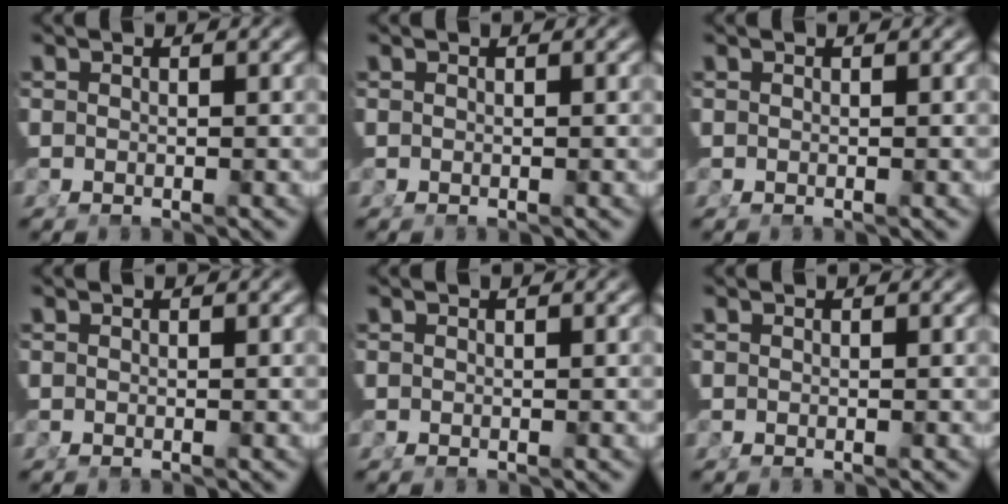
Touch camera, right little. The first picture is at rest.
{"total": 0.0}
{"total": 0.0}
{"total": 0.0}
{"total": 0.0}
{"total": 0.0}